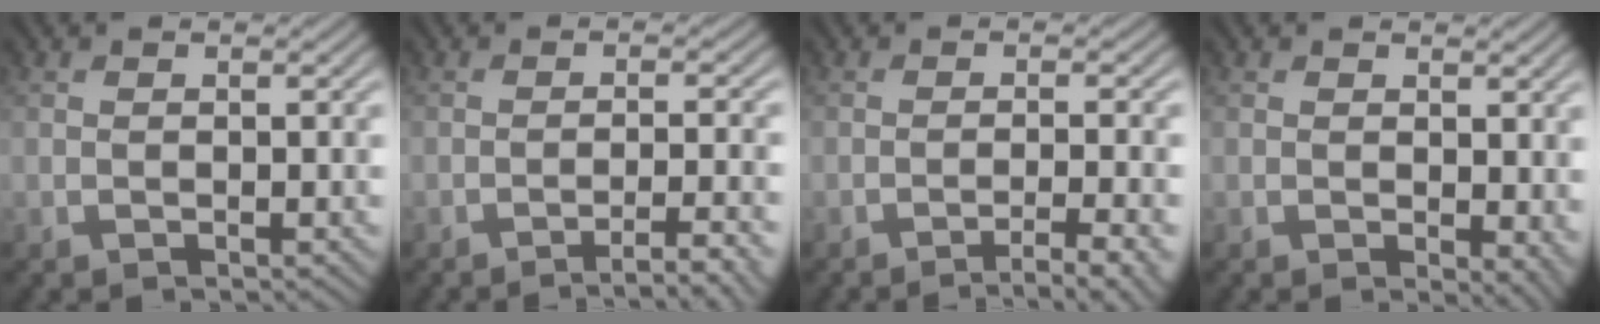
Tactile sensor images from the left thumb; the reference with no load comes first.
{"total": 5.3, "force": [-3.3, 0.7, 4.0], "torque": [-0.057, 0.014, -0.057]}
{"total": 5.1, "force": [-3.3, 0.7, 3.9], "torque": [-0.052, 0.013, -0.058]}
{"total": 3.3, "force": [0.2, 1.9, 2.7], "torque": [-0.031, -0.008, 0.006]}